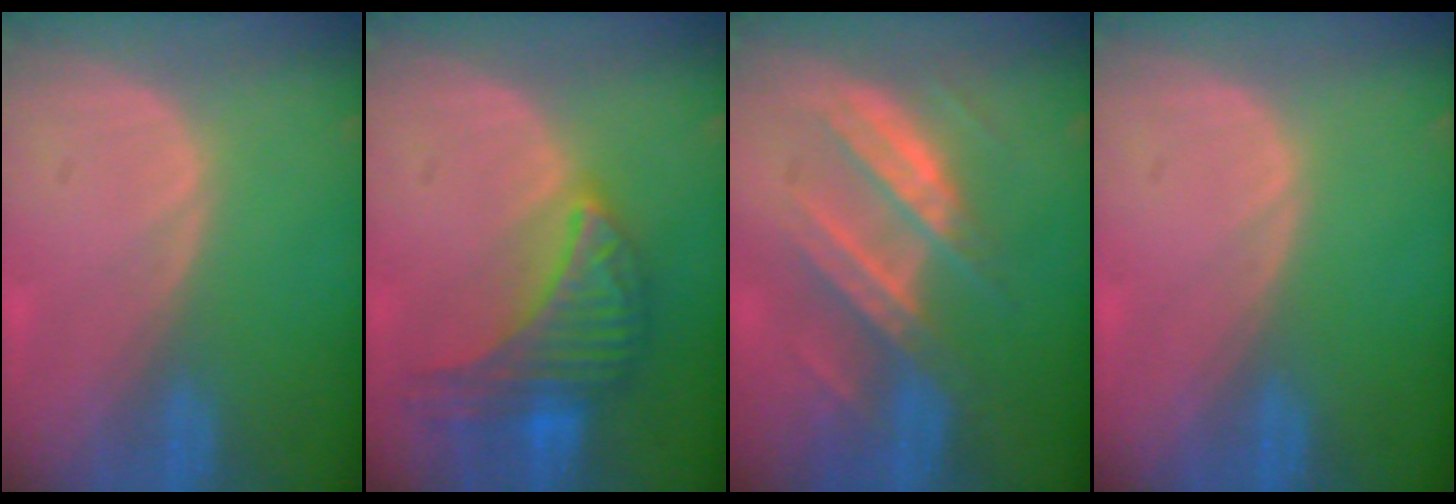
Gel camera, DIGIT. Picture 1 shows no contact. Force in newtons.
{"total": 8.8, "press": 8.8, "slide": 0.3}
{"total": 7.3, "press": 7.3, "slide": 0.1}
{"total": 0.0}